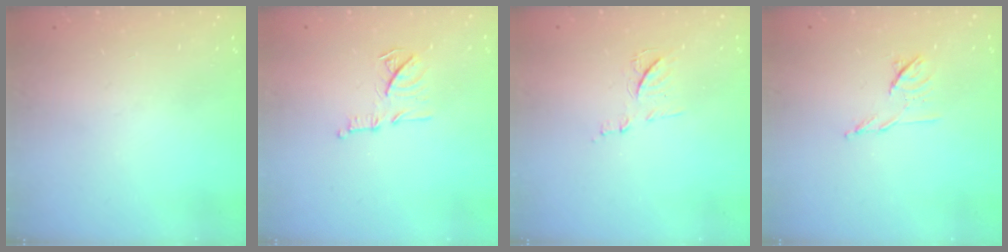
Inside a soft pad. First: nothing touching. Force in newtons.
{"total": 11.8, "press": 11.8, "slide": 0.7}
{"total": 7.6, "press": 7.6, "slide": 0.6}
{"total": 7.1, "press": 7.0, "slide": 1.2}